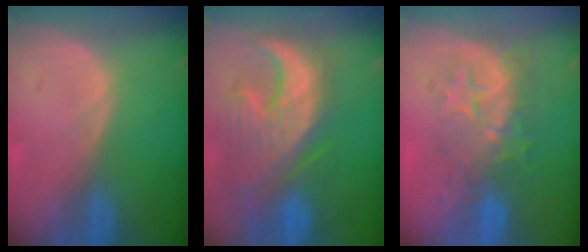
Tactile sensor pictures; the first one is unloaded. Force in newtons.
{"total": 12.4, "press": 11.2, "slide": 5.4}
{"total": 8.7, "press": 8.0, "slide": 3.5}